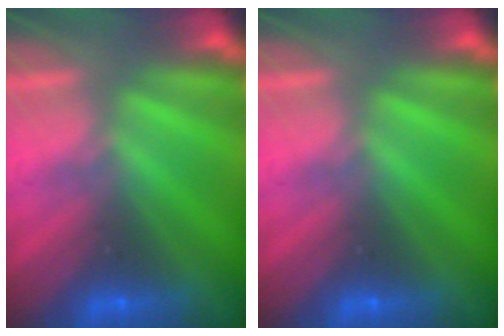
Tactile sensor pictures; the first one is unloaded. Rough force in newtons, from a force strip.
{"total": 0.0}